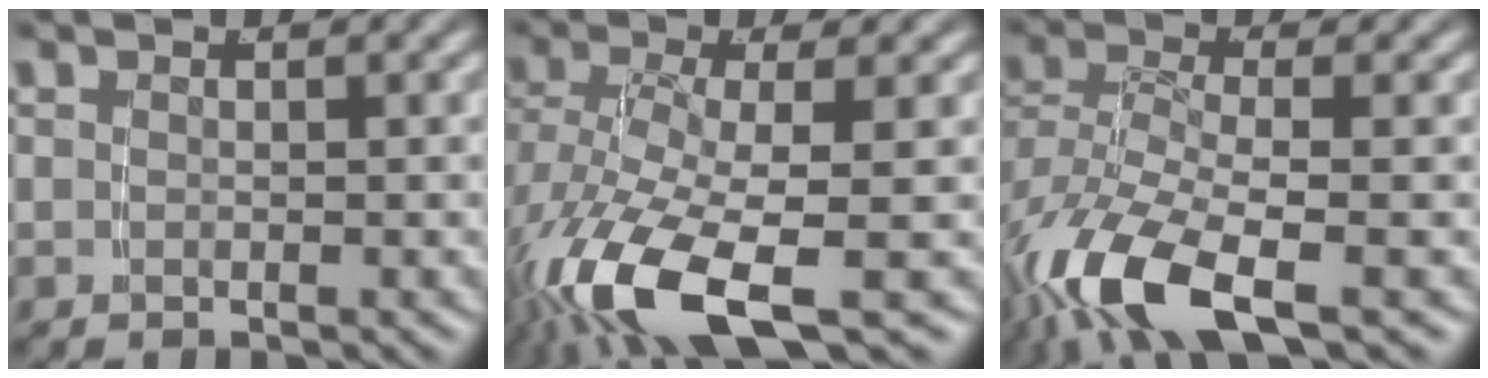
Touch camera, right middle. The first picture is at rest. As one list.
[{"total": 8.3, "force": [-3.5, 3.0, 6.8], "torque": [-0.158, -0.048, -0.029]}, {"total": 7.3, "force": [-3.5, 2.9, 5.7], "torque": [-0.142, -0.043, -0.036]}]